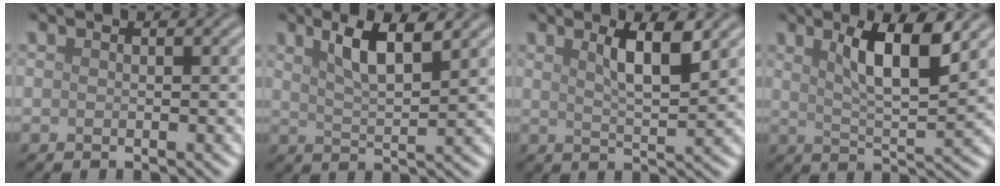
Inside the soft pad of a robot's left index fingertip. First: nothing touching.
{"total": 4.9, "force": [2.7, 1.2, 3.9], "torque": [-0.064, 0.005, 0.046]}
{"total": 4.4, "force": [2.1, 1.0, 3.7], "torque": [-0.060, 0.000, 0.036]}
{"total": 6.2, "force": [2.8, 1.4, 5.3], "torque": [-0.086, -0.003, 0.047]}